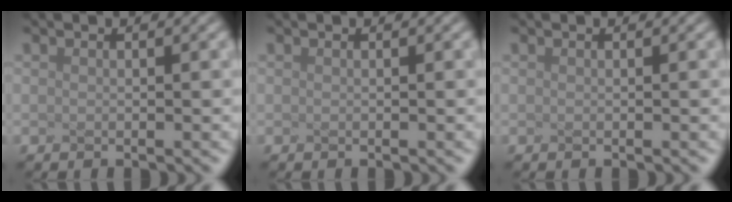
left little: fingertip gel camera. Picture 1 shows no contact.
{"total": 0.0}
{"total": 0.0}